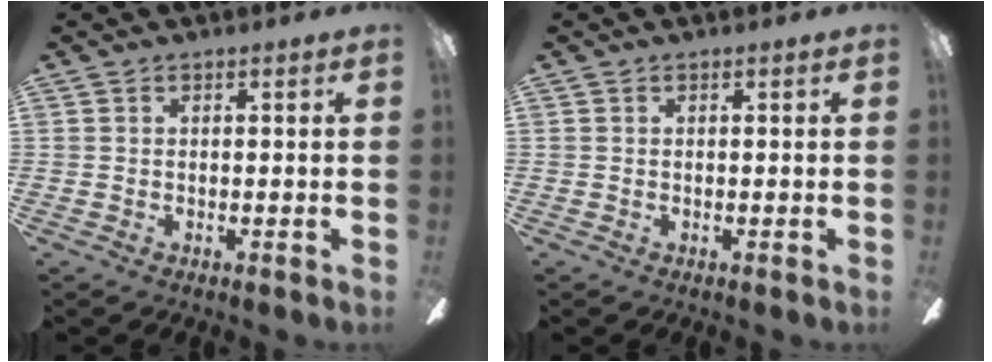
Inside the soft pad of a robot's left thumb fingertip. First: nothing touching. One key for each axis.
{"total": 0.0}